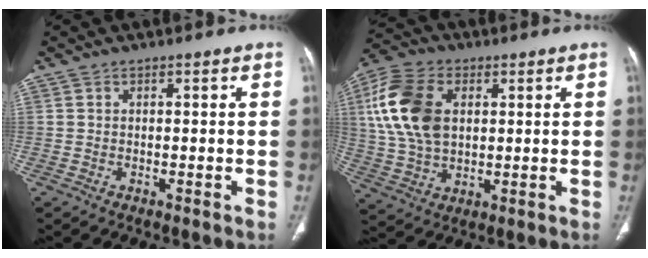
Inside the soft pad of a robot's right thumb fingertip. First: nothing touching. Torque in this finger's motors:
{"motor_torque": [-0.23, 2.13, 1.86, -0.06, 0.58]}